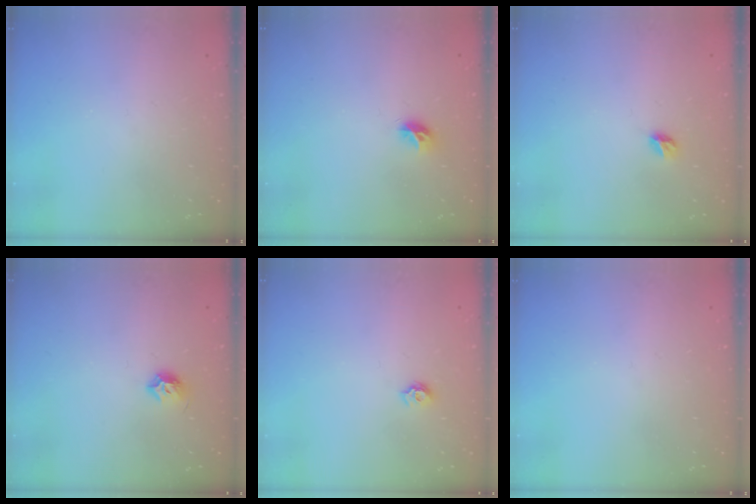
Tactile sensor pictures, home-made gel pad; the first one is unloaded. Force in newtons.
{"total": 5.8, "press": 5.8, "slide": 0.5}
{"total": 4.4, "press": 4.4, "slide": 0.5}
{"total": 6.8, "press": 6.7, "slide": 0.8}
{"total": 5.7, "press": 5.7, "slide": 0.6}
{"total": 0.0}